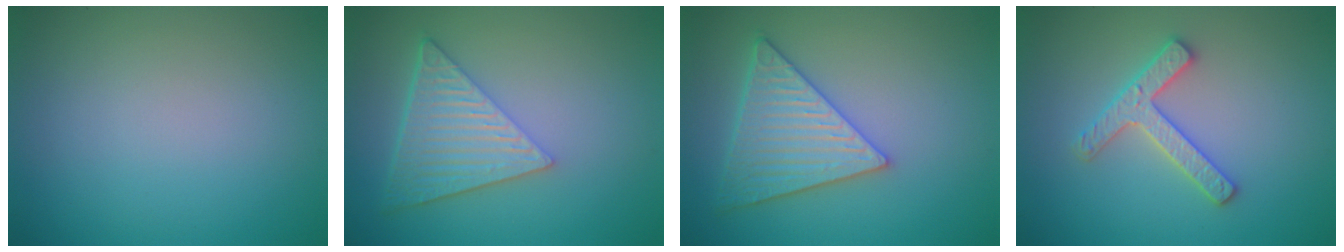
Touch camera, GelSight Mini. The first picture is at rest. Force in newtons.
{"total": 6.5, "press": 4.6, "slide": 4.6}
{"total": 5.4, "press": 4.9, "slide": 2.4}
{"total": 2.9, "press": 2.8, "slide": 0.6}